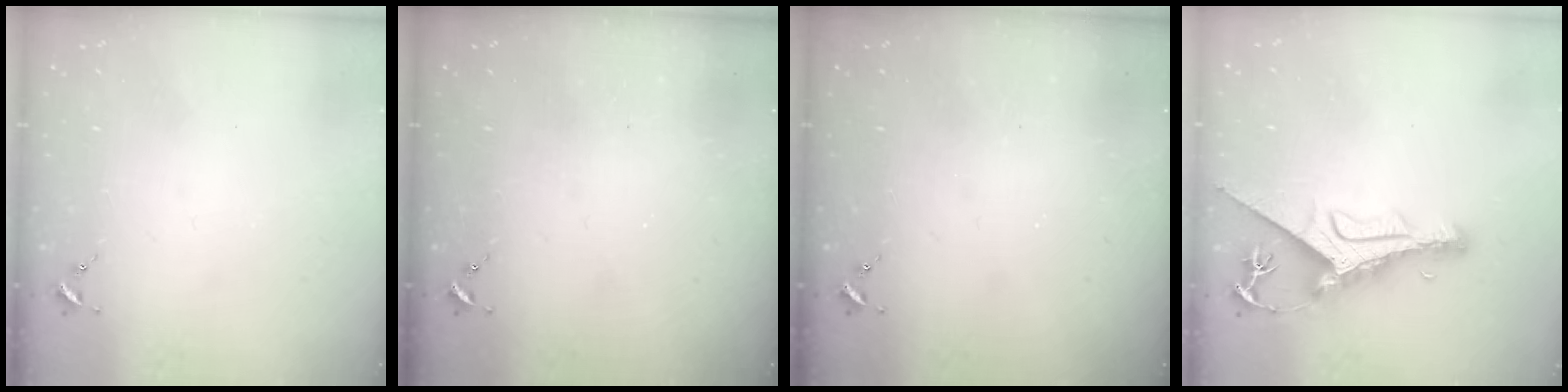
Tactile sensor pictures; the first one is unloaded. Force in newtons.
{"total": 0.0}
{"total": 0.0}
{"total": 10.0, "press": 9.9, "slide": 1.3}